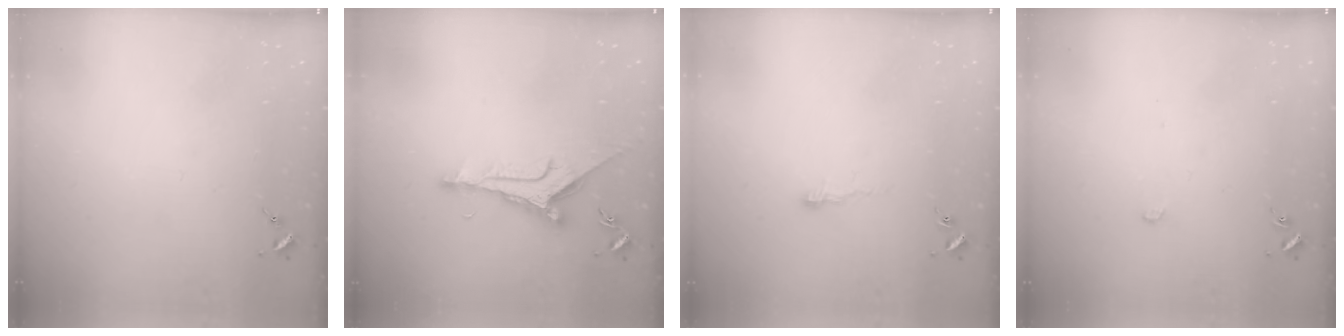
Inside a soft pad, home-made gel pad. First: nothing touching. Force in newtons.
{"total": 9.2, "press": 9.2, "slide": 0.5}
{"total": 4.4, "press": 4.4, "slide": 0.5}
{"total": 2.6, "press": 2.6, "slide": 0.2}